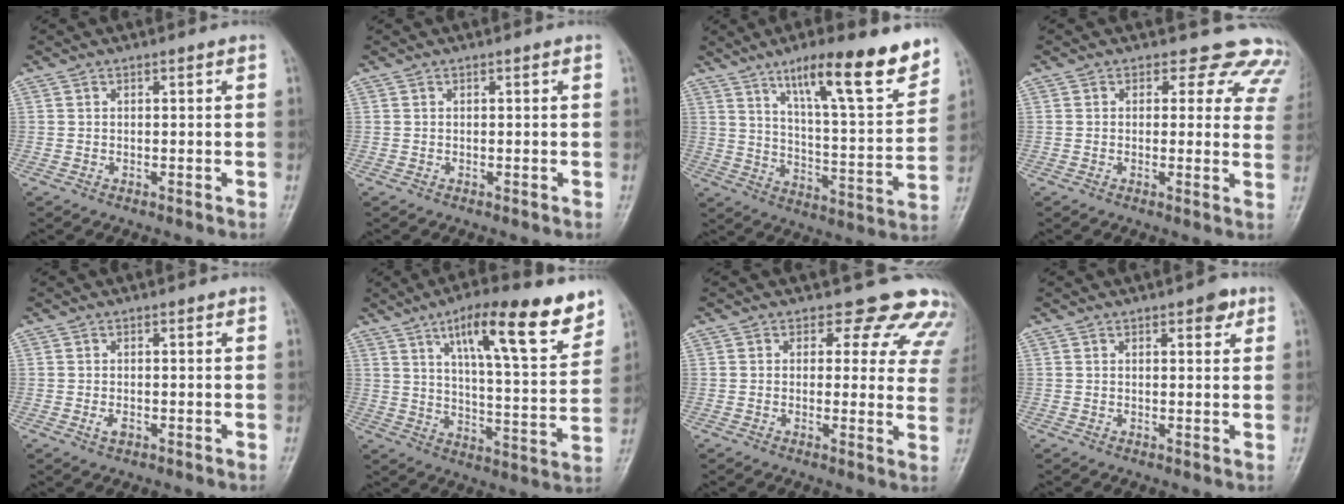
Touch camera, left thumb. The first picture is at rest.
{"total": 0.0}
{"total": 18.5, "force": [12.1, 3.7, 13.6], "torque": [-0.177, -0.064, 0.193]}
{"total": 9.7, "force": [8.3, 4.9, 1.2], "torque": [0.043, -0.035, 0.056]}
{"total": 1.6, "force": [-0.4, 0.9, 1.2], "torque": [-0.021, -0.003, -0.006]}
{"total": 18.4, "force": [11.0, 4.6, 14.0], "torque": [-0.181, -0.051, 0.173]}
{"total": 11.6, "force": [10.1, 5.4, 2.2], "torque": [0.033, -0.055, 0.082]}
{"total": 3.0, "force": [1.7, 1.3, 2.1], "torque": [-0.018, -0.005, 0.019]}